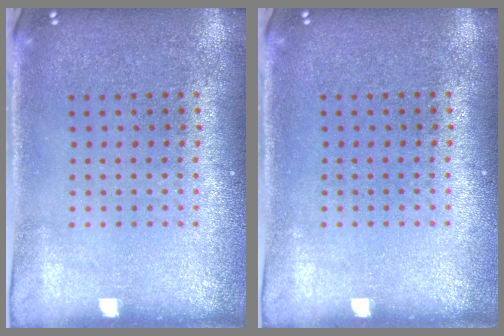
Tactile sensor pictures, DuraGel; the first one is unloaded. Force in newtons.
{"total": 0.0}